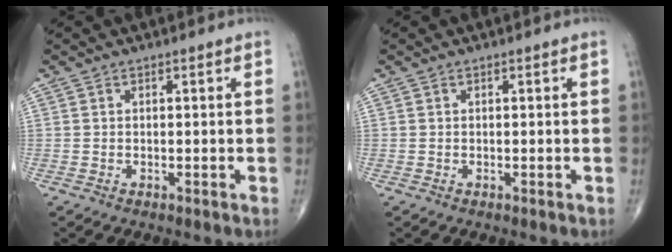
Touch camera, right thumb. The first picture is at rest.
{"total": 0.0}